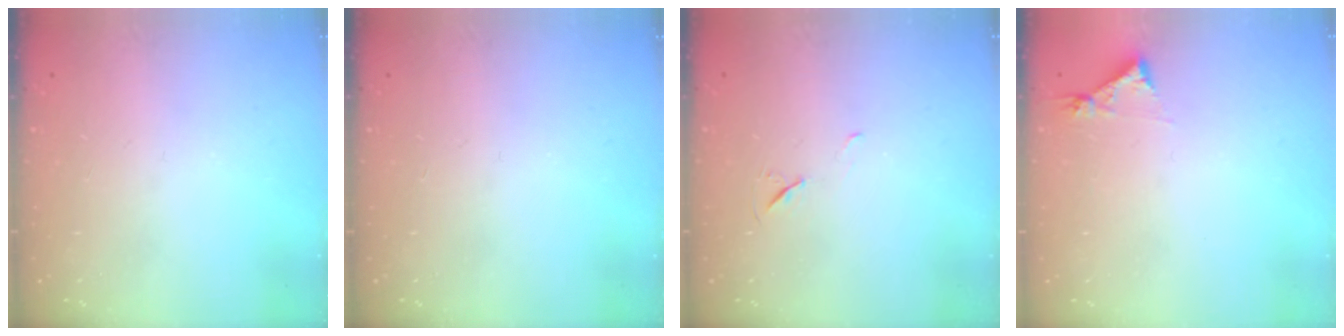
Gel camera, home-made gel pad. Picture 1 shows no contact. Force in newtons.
{"total": 0.0}
{"total": 4.9, "press": 4.4, "slide": 2.2}
{"total": 4.3, "press": 4.3, "slide": 0.5}